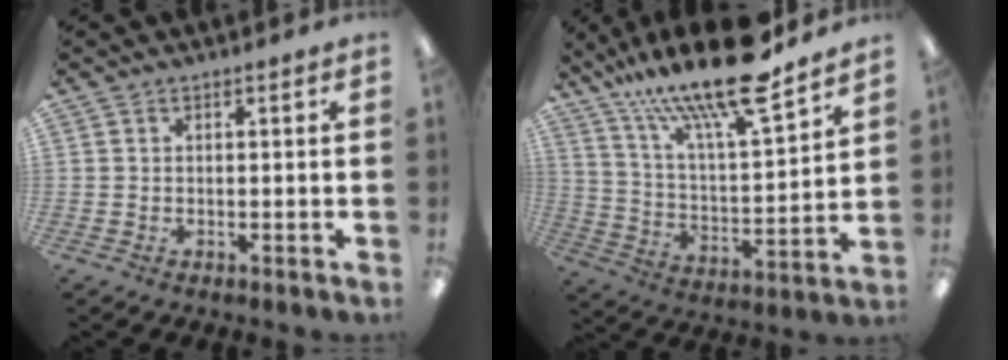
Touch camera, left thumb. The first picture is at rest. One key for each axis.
{"total": 20.8, "fx": 16.6, "fy": 4.7, "fz": 11.7, "tx": -0.199, "ty": -0.118, "tz": 0.280}